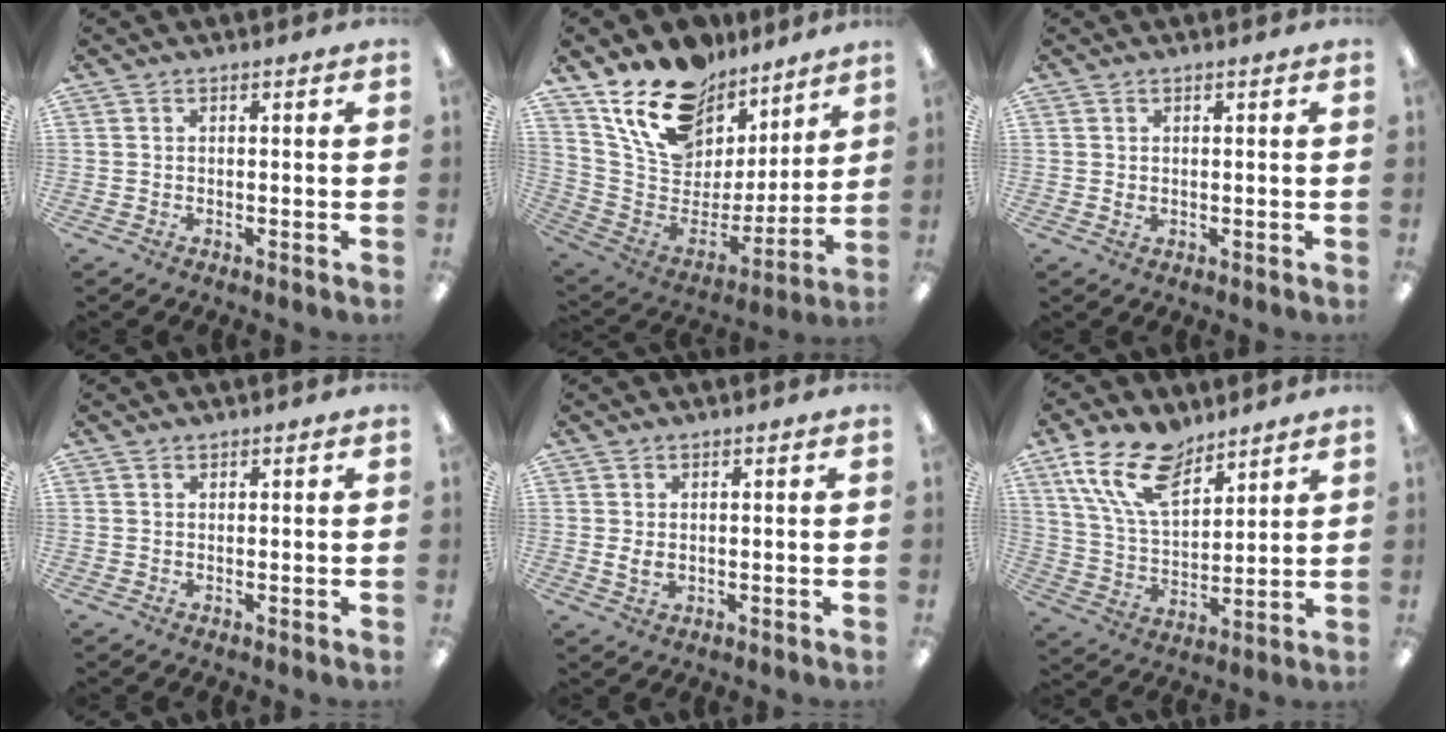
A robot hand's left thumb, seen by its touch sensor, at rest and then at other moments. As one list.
[{"total": 18.1, "force": [13.7, 9.8, 6.7], "torque": [-0.134, -0.101, 0.250]}, {"total": 0.8, "force": [0.2, 0.6, 0.5], "torque": [-0.002, -0.001, 0.002]}, {"total": 0.6, "force": [0.6, 0.2, 0.0], "torque": [0.000, 0.001, 0.011]}, {"total": 2.5, "force": [0.3, 1.6, 1.9], "torque": [-0.028, -0.001, 0.005]}, {"total": 15.3, "force": [9.9, 7.7, 8.8], "torque": [-0.180, -0.032, 0.186]}]